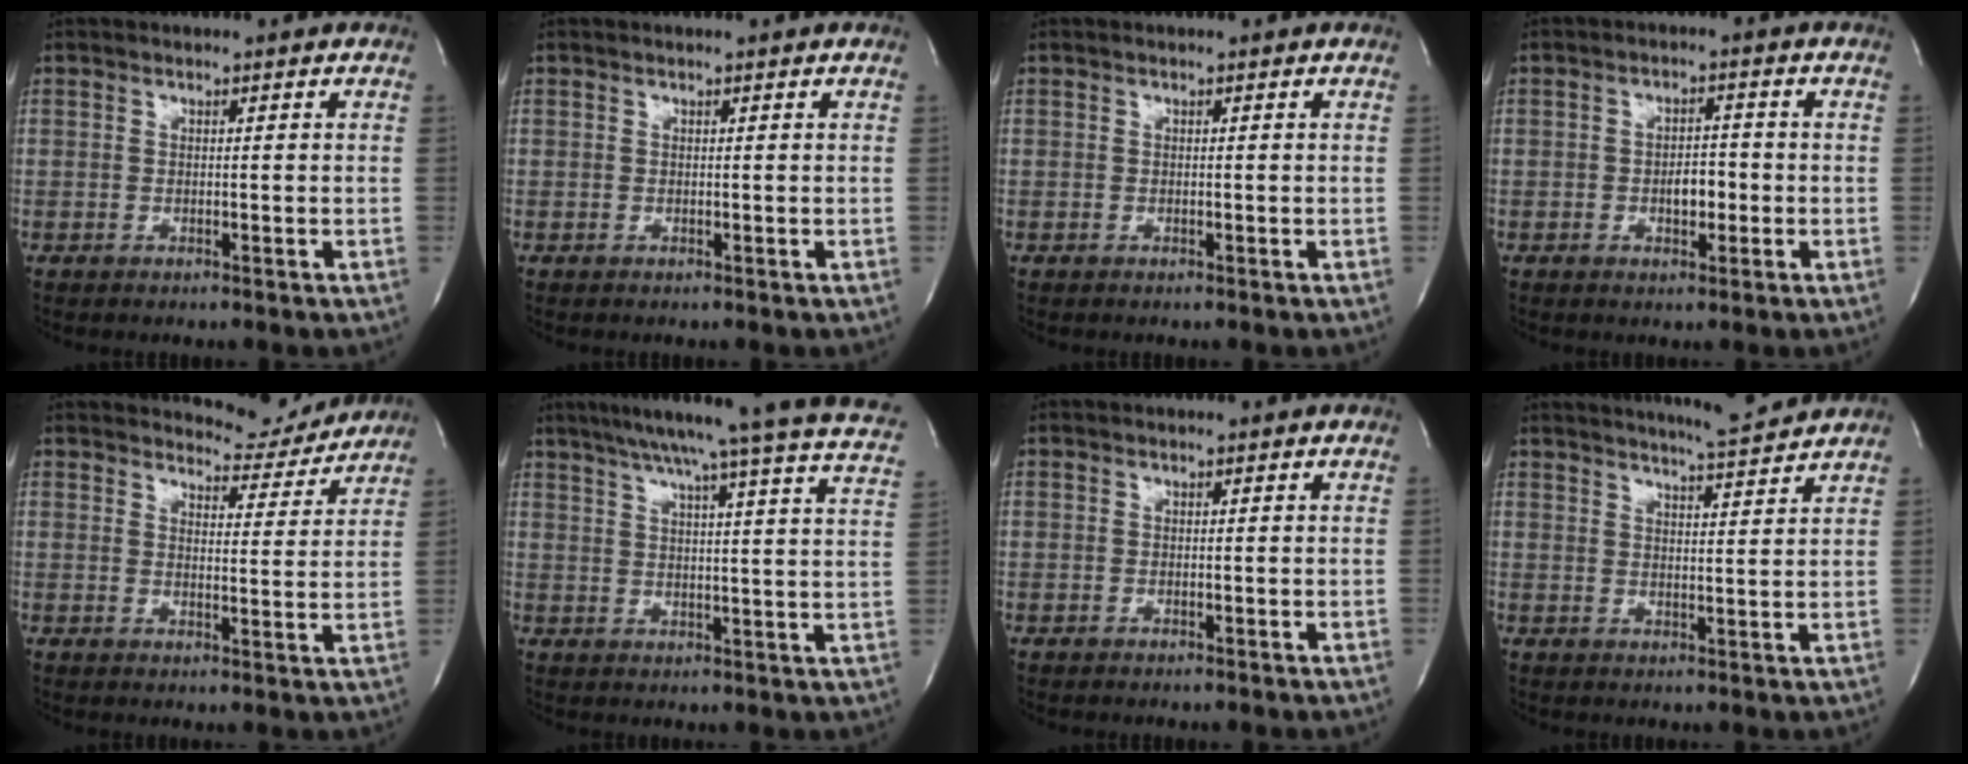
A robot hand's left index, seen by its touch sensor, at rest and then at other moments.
{"total": 0.0}
{"total": 0.0}
{"total": 3.4, "force": [-1.0, 1.7, 2.8], "torque": [-0.041, 0.005, -0.012]}
{"total": 6.1, "force": [6.0, 0.6, -0.6], "torque": [0.008, -0.019, 0.075]}
{"total": 24.3, "force": [20.7, -0.6, 12.7], "torque": [-0.199, -0.030, 0.253]}
{"total": 0.0}
{"total": 7.6, "force": [7.2, -0.9, 2.2], "torque": [-0.046, -0.010, 0.103]}